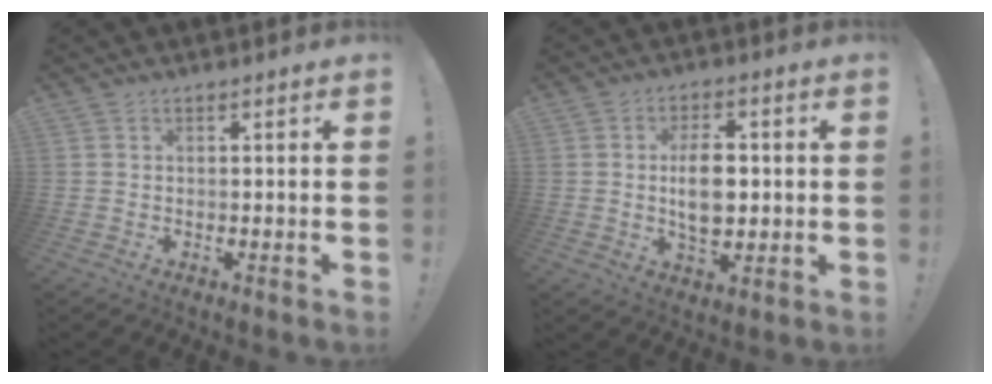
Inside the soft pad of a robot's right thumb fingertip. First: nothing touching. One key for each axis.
{"total": 10.3, "fx": 0.3, "fy": 6.2, "fz": 8.2, "tx": -0.150, "ty": -0.002, "tz": 0.001}